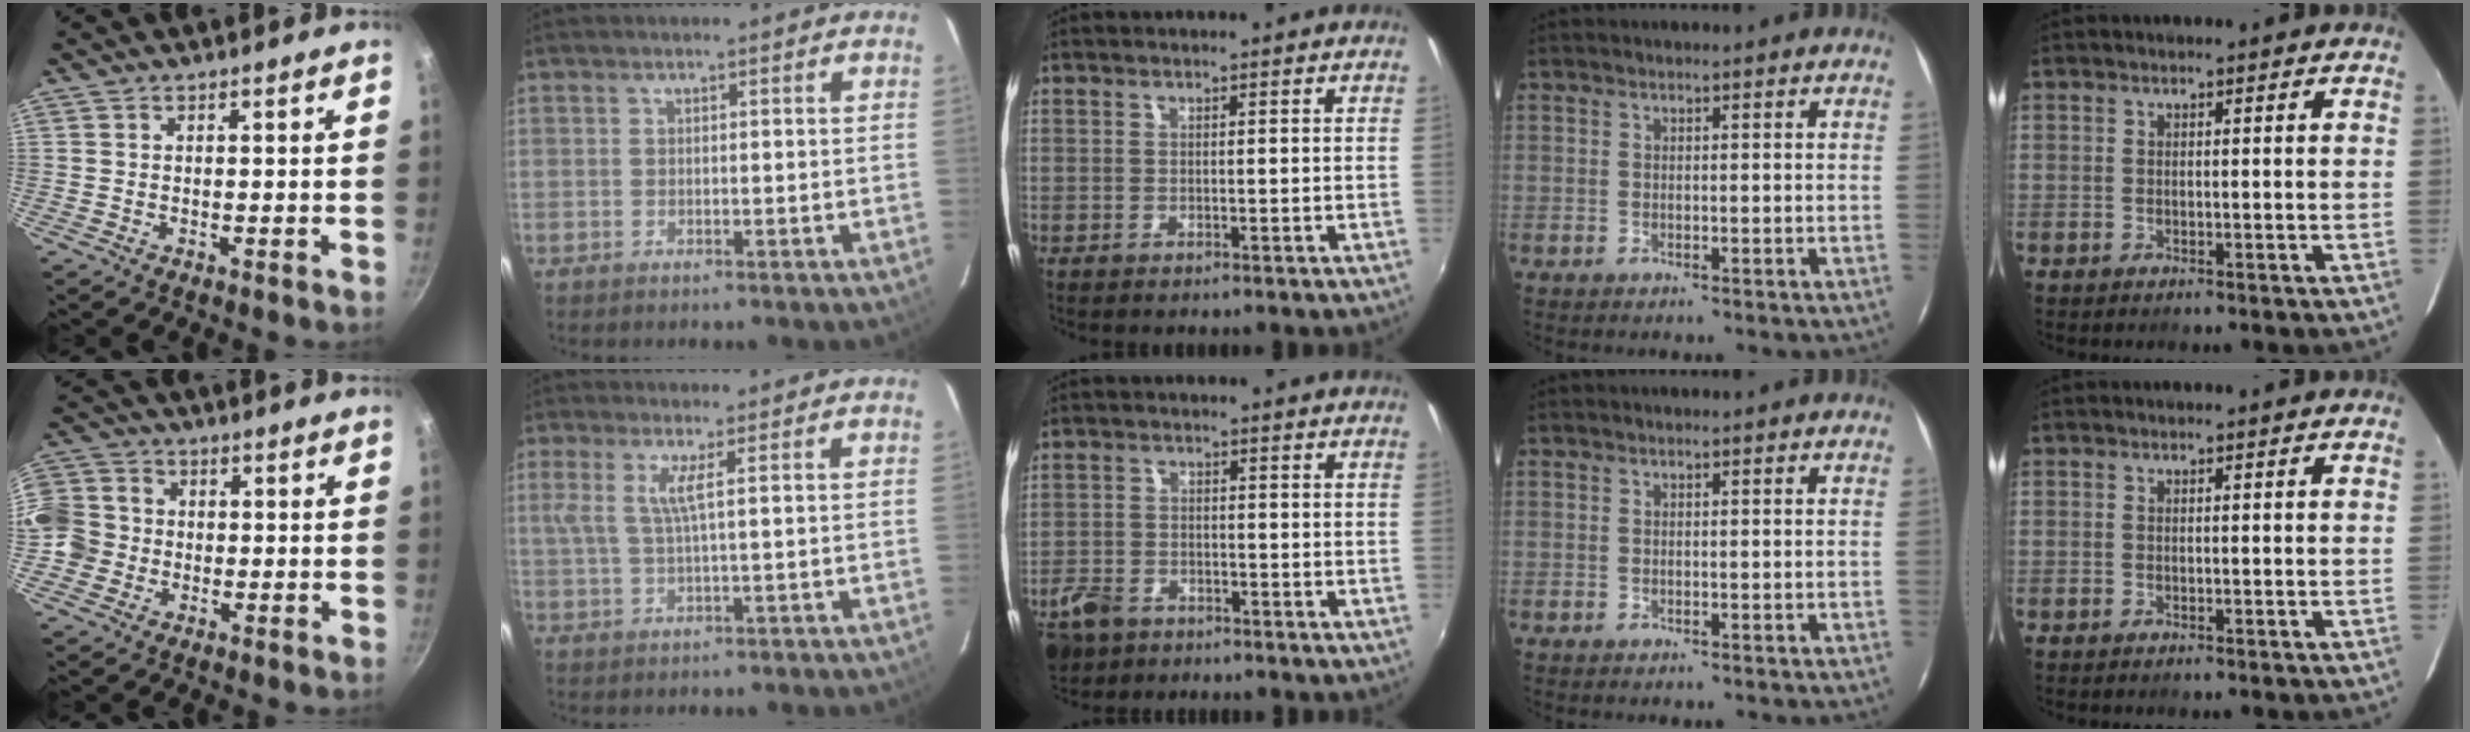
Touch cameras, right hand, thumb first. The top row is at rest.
{"thumb": {"total": 10.4, "force": [-1.4, 9.4, 4.3], "torque": [-0.072, 0.025, -0.044]}, "index": {"total": 3.6, "force": [1.1, -0.4, 3.4], "torque": [-0.069, 0.001, 0.025]}, "middle": {"total": 7.6, "force": [-5.1, 4.7, 3.1], "torque": [-0.091, 0.001, -0.090]}}